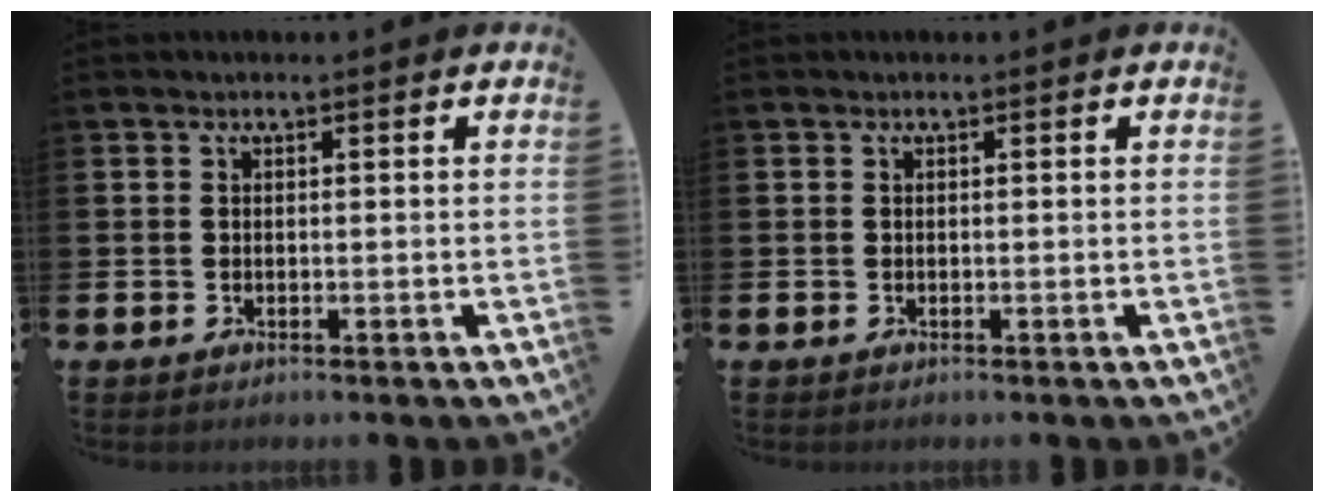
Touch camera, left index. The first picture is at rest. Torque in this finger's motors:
{"motor_torque": [0.00, 0.00, 0.00, 0.00]}